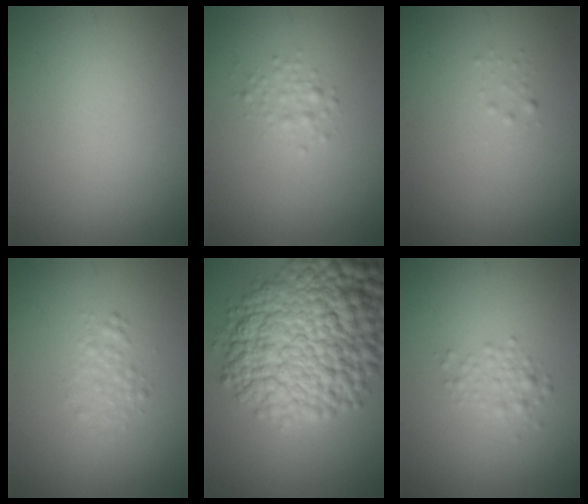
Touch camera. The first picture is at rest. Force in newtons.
{"total": 1.3, "press": 1.3, "slide": 0.0}
{"total": 0.6, "press": 0.6, "slide": 0.0}
{"total": 1.5, "press": 1.5, "slide": 0.0}
{"total": 13.4, "press": 13.4, "slide": 0.4}
{"total": 1.6, "press": 1.6, "slide": 0.0}